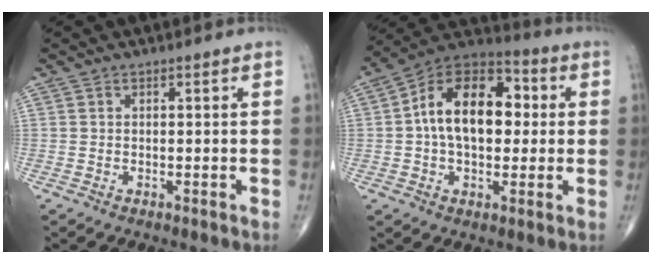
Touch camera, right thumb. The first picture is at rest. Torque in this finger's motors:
{"motor_torque": [0.13, 0.65, 0.96, -0.05, 0.17]}